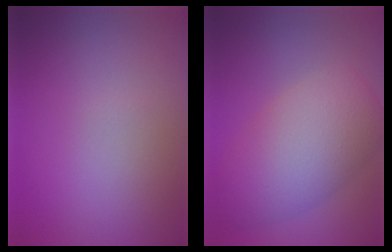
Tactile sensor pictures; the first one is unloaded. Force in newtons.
{"total": 6.9, "press": 6.9, "slide": 0.4}